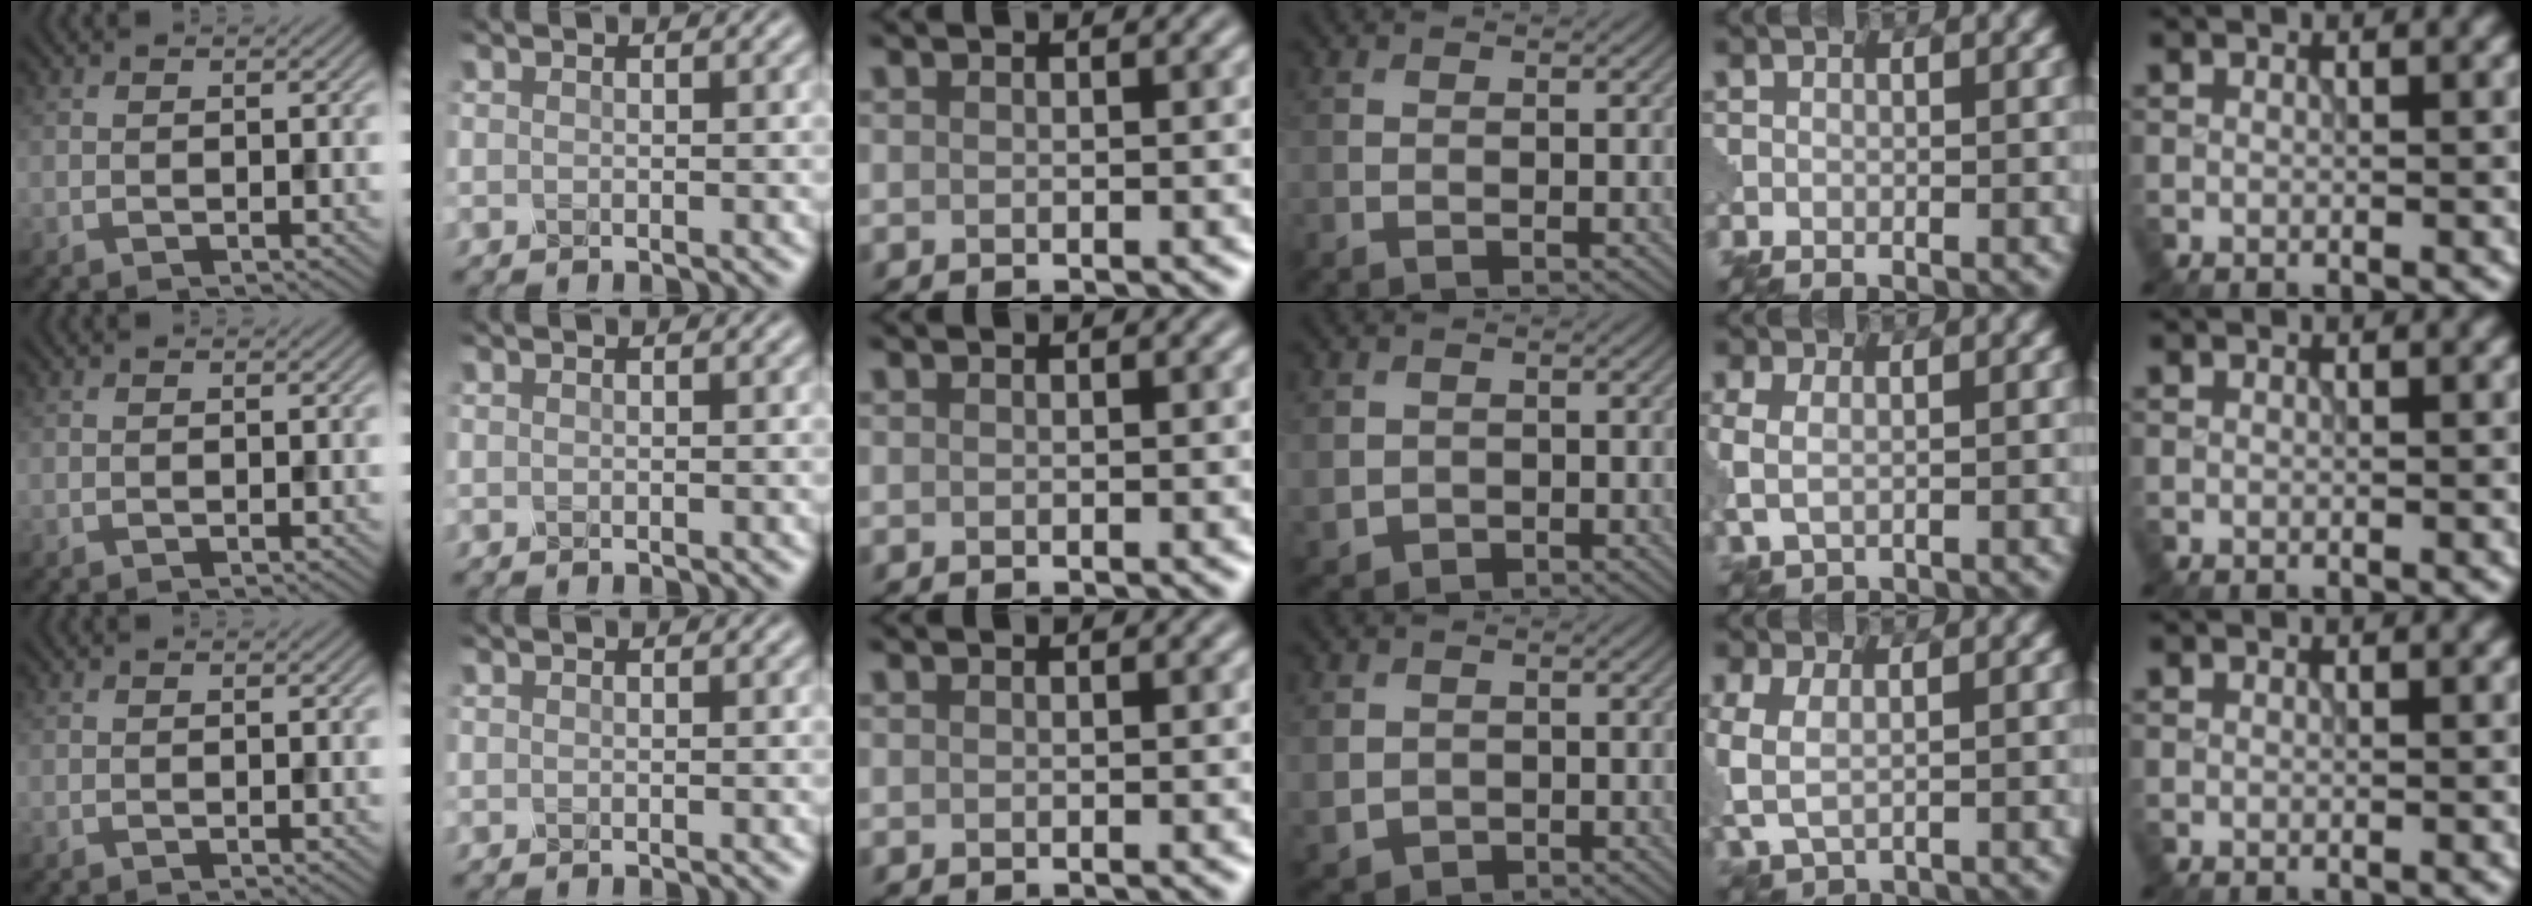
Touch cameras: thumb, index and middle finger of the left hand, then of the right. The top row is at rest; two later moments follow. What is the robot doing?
{"motion": "insert", "object": "pin"}